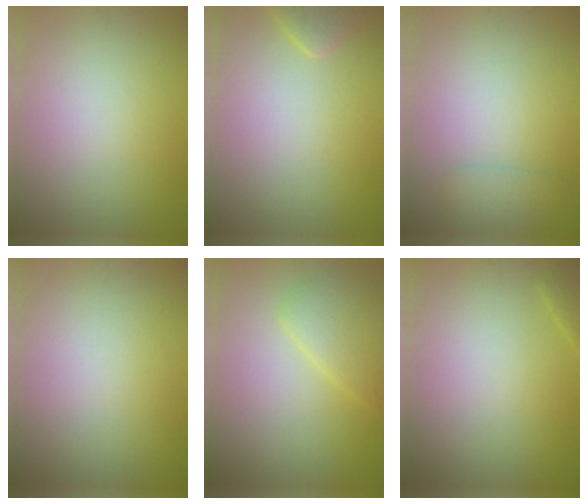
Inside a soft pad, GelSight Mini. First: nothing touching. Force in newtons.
{"total": 1.6, "press": 1.6, "slide": 0.1}
{"total": 1.5, "press": 1.5, "slide": 0.2}
{"total": 0.0}
{"total": 2.9, "press": 2.9, "slide": 0.1}
{"total": 0.9, "press": 0.9, "slide": 0.1}